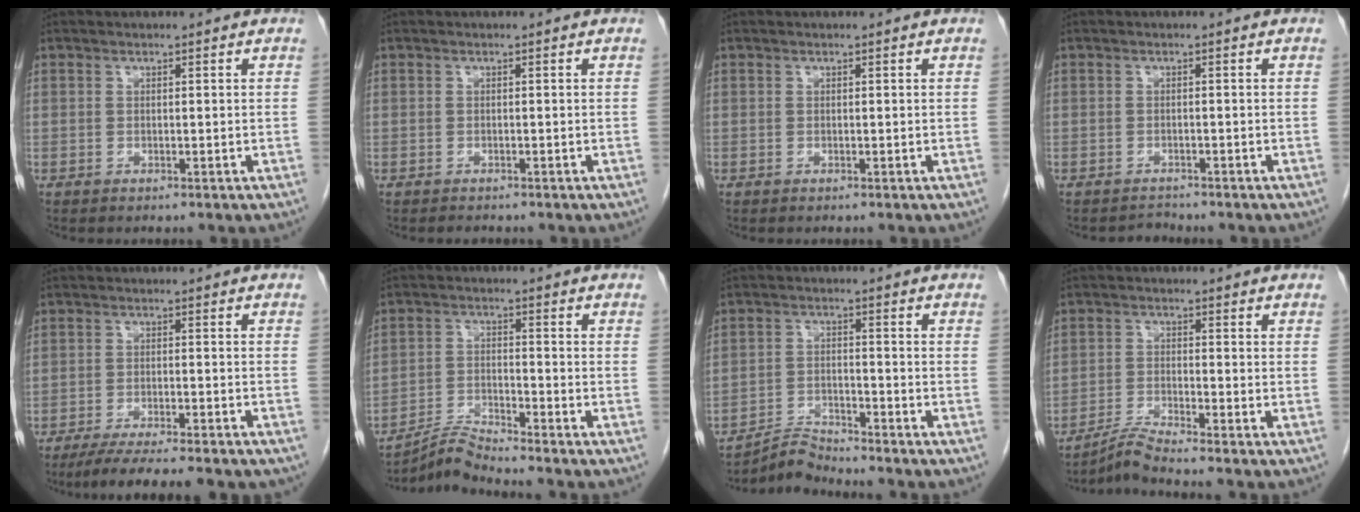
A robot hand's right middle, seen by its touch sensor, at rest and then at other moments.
{"total": 0.9, "force": [-0.8, 0.3, 0.1], "torque": [-0.008, -0.002, -0.012]}
{"total": 0.0}
{"total": 1.2, "force": [-1.1, 0.2, -0.5], "torque": [0.008, -0.006, -0.018]}
{"total": 11.7, "force": [-9.9, 1.3, 6.1], "torque": [-0.083, -0.016, -0.140]}
{"total": 5.1, "force": [-4.9, -1.5, 0.3], "torque": [-0.015, -0.013, -0.092]}
{"total": 4.5, "force": [-4.4, -0.6, -0.7], "torque": [0.009, -0.009, -0.079]}
{"total": 4.3, "force": [-3.8, -1.6, 0.9], "torque": [-0.025, -0.022, -0.076]}